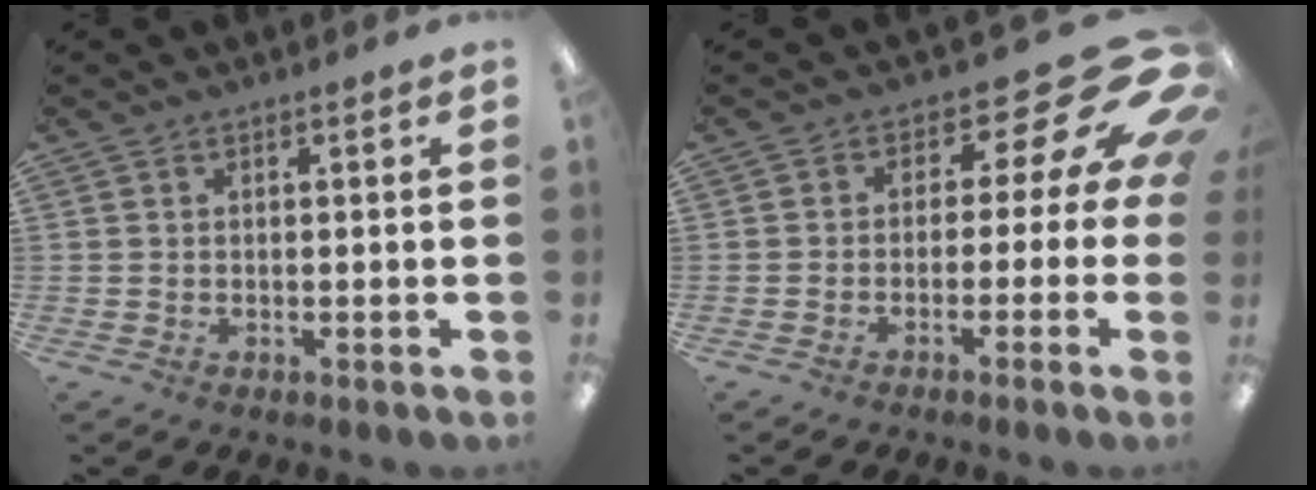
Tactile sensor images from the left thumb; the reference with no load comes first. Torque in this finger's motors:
{"motor_torque": [0.35, 0.89, -0.09, 0.03, -0.01]}